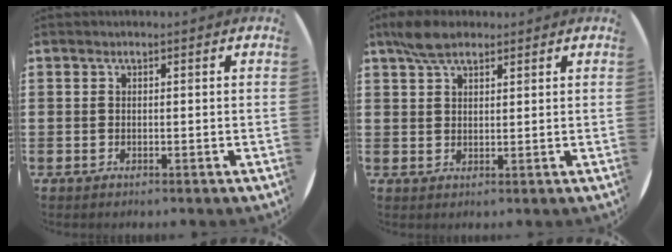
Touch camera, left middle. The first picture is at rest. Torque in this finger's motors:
{"motor_torque": [0.62, -0.51, 0.08, 0.06]}